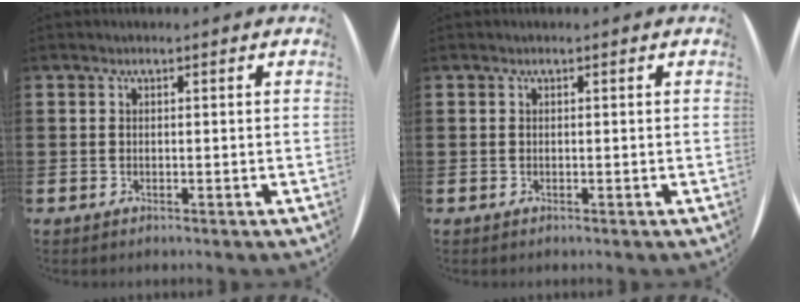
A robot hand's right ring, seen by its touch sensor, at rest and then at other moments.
{"total": 0.0}